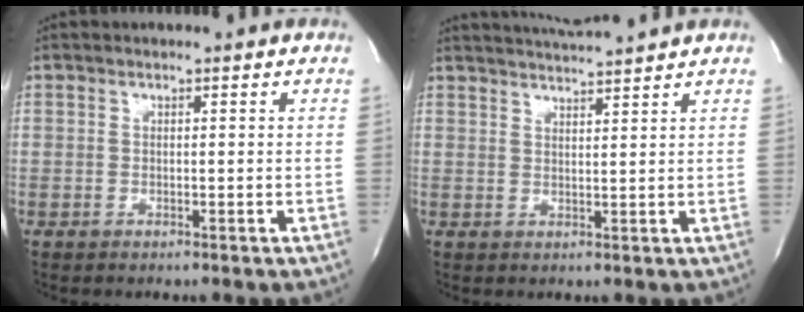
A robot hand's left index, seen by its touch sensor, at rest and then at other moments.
{"total": 6.3, "force": [6.0, -1.2, 1.8], "torque": [-0.035, 0.008, 0.092]}